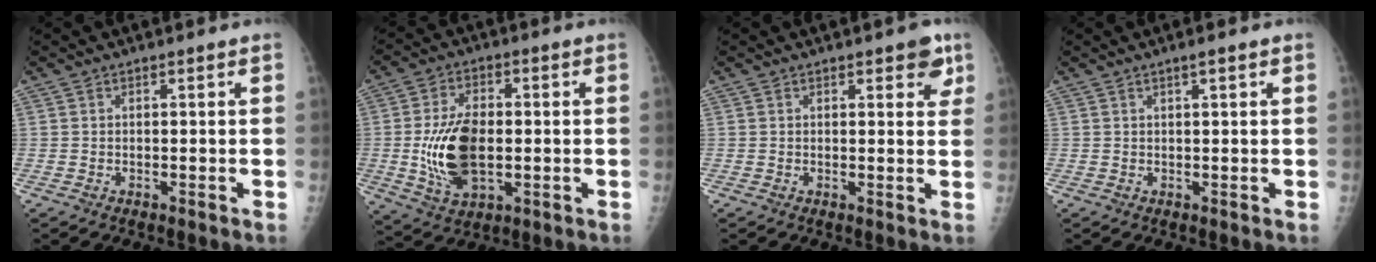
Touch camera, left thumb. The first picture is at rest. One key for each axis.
{"total": 13.1, "fx": -1.2, "fy": 7.5, "fz": 10.7, "tx": -0.191, "ty": -0.001, "tz": -0.013}
{"total": 4.1, "fx": 2.2, "fy": 1.9, "fz": 2.9, "tx": -0.007, "ty": -0.007, "tz": 0.020}
{"total": 1.3, "fx": 0.7, "fy": 0.1, "fz": 1.2, "tx": -0.018, "ty": 0.001, "tz": 0.011}